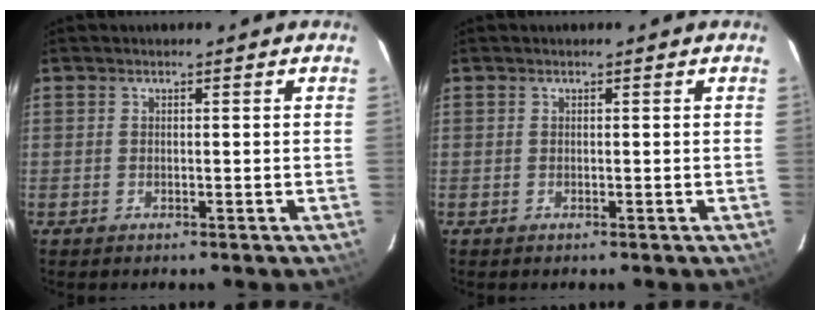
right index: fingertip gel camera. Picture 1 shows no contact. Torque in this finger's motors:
{"motor_torque": [0.00, 0.00, 0.00, 0.00]}